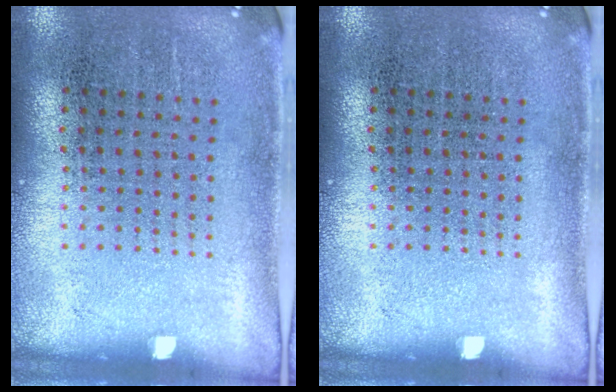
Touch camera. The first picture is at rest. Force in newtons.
{"total": 0.0}